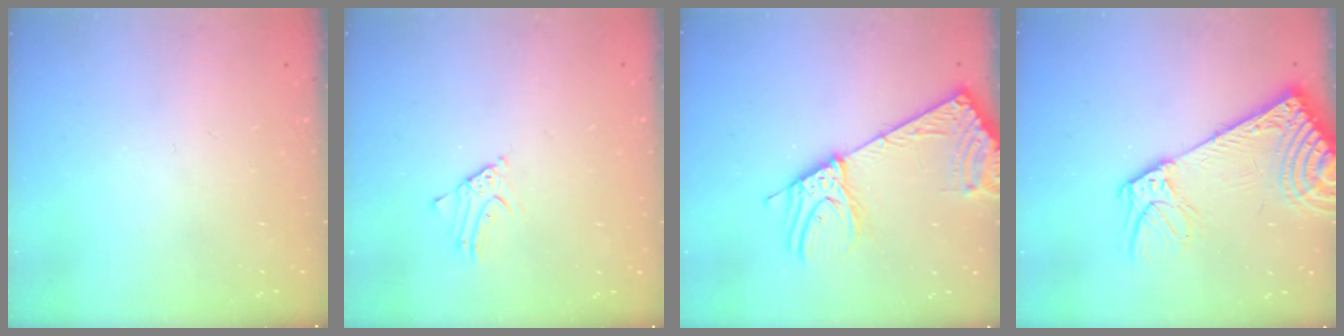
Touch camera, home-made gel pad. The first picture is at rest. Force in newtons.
{"total": 2.5, "press": 2.5, "slide": 0.2}
{"total": 12.6, "press": 12.2, "slide": 3.1}
{"total": 17.2, "press": 16.7, "slide": 3.8}